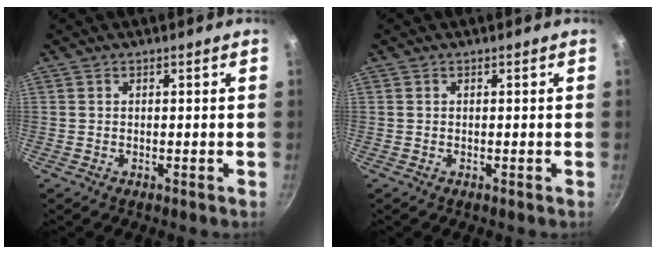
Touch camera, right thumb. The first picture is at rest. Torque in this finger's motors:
{"motor_torque": [-0.01, 0.00, -0.03, 0.03, 0.00]}